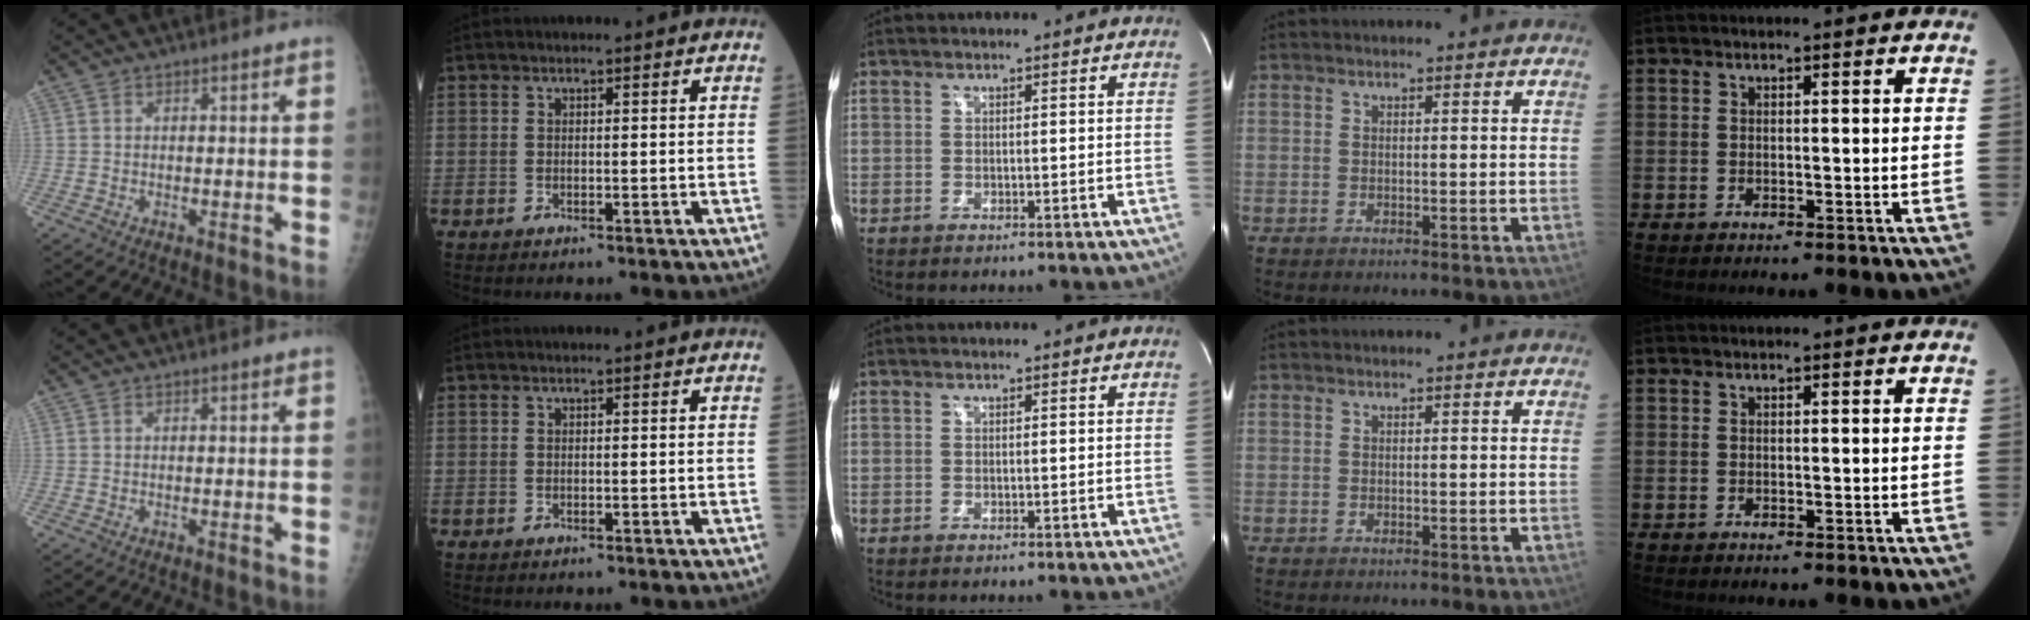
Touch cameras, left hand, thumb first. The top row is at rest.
{}